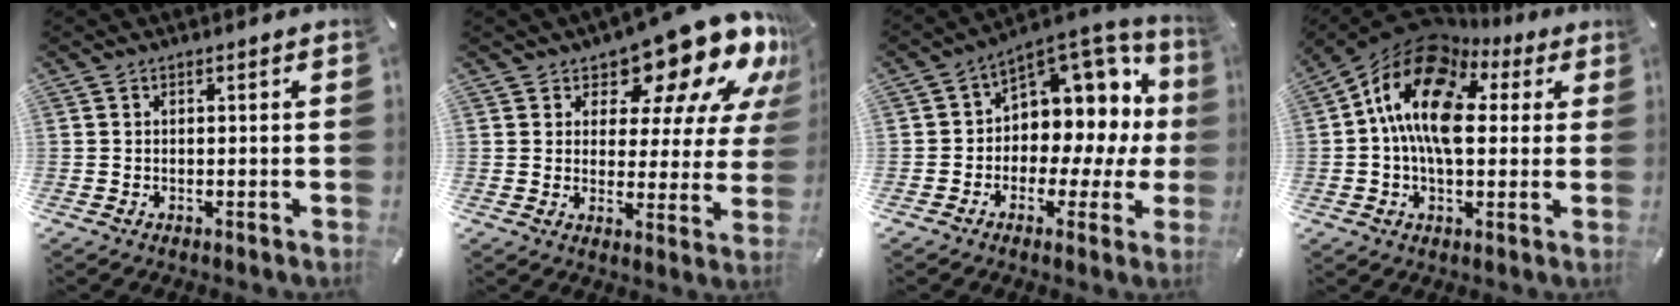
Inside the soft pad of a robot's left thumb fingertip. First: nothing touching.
{"total": 16.6, "force": [12.6, 6.9, 8.3], "torque": [-0.121, -0.097, 0.209]}
{"total": 10.3, "force": [3.5, 8.1, 5.3], "torque": [-0.065, -0.052, 0.063]}
{"total": 16.2, "force": [2.8, 10.6, 11.9], "torque": [-0.228, -0.014, 0.042]}